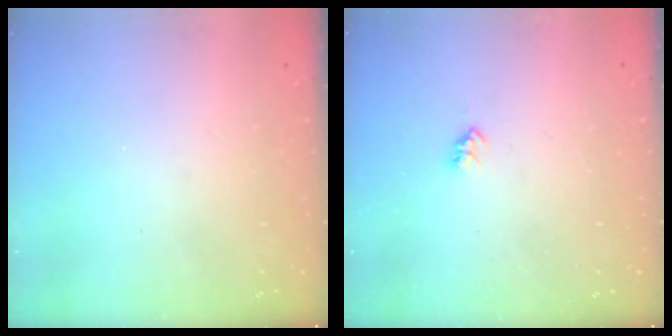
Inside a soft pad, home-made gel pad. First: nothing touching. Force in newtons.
{"total": 2.6, "press": 2.5, "slide": 0.4}